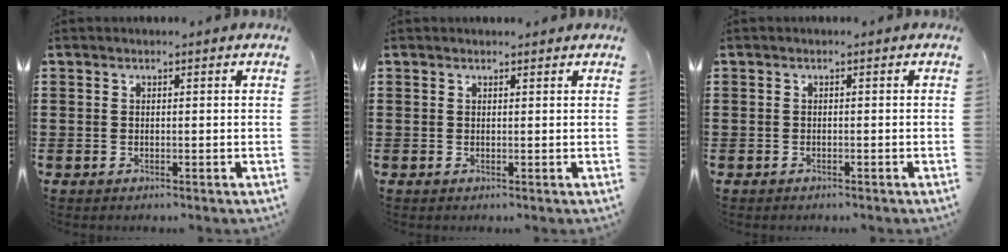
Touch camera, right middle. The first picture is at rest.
{"total": 0.5, "force": [0.5, 0.0, 0.1], "torque": [-0.004, -0.002, 0.010]}
{"total": 0.6, "force": [-0.6, 0.1, 0.1], "torque": [-0.003, -0.002, -0.011]}